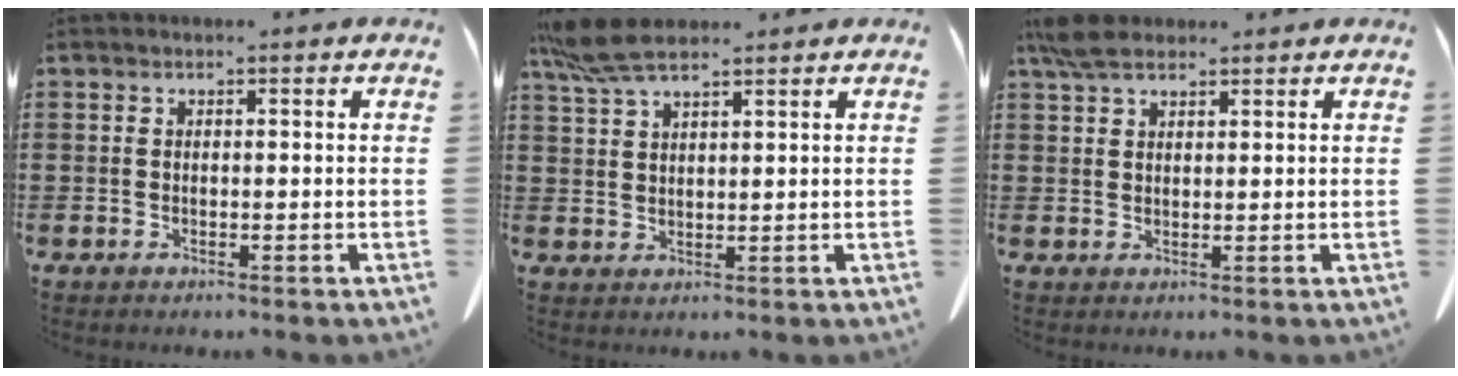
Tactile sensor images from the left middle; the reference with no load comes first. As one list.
[{"total": 6.7, "force": [5.1, 1.6, 4.1], "torque": [-0.098, -0.006, 0.094]}, {"total": 4.3, "force": [3.2, 1.6, 2.3], "torque": [-0.055, 0.004, 0.062]}]